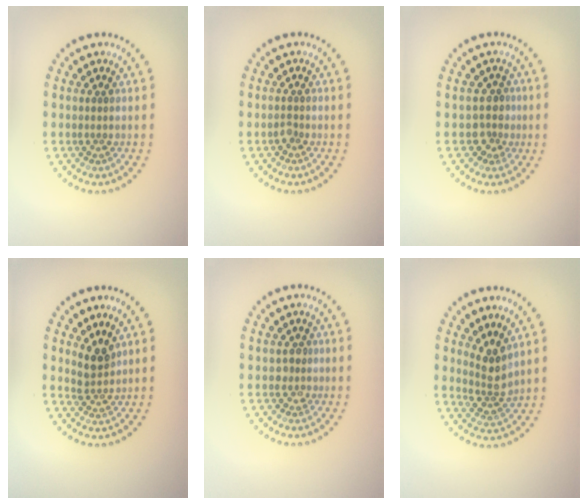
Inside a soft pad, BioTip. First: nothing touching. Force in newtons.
{"total": 0.8, "press": 0.6, "slide": 0.5}
{"total": 2.3, "press": 1.7, "slide": 1.6}
{"total": 2.4, "press": 1.8, "slide": 1.5}
{"total": 1.3, "press": 1.0, "slide": 0.9}
{"total": 2.8, "press": 2.2, "slide": 1.7}